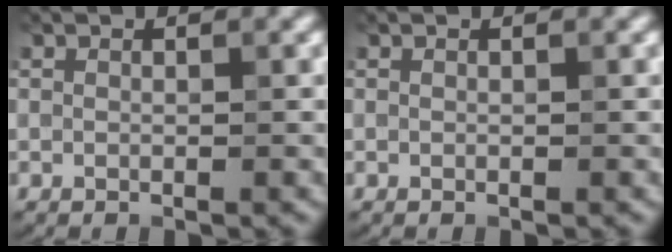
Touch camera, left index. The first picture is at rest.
{"total": 0.0}